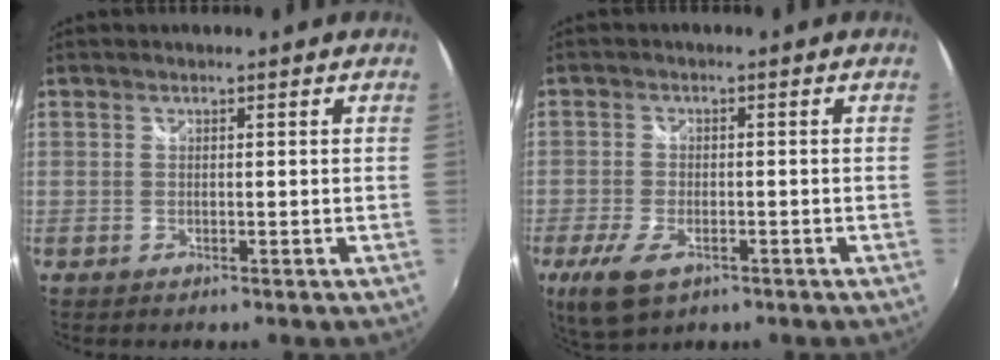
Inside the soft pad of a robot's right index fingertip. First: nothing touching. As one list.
[{"total": 8.3, "force": [-4.5, 4.1, 5.6], "torque": [-0.136, -0.025, -0.080]}]